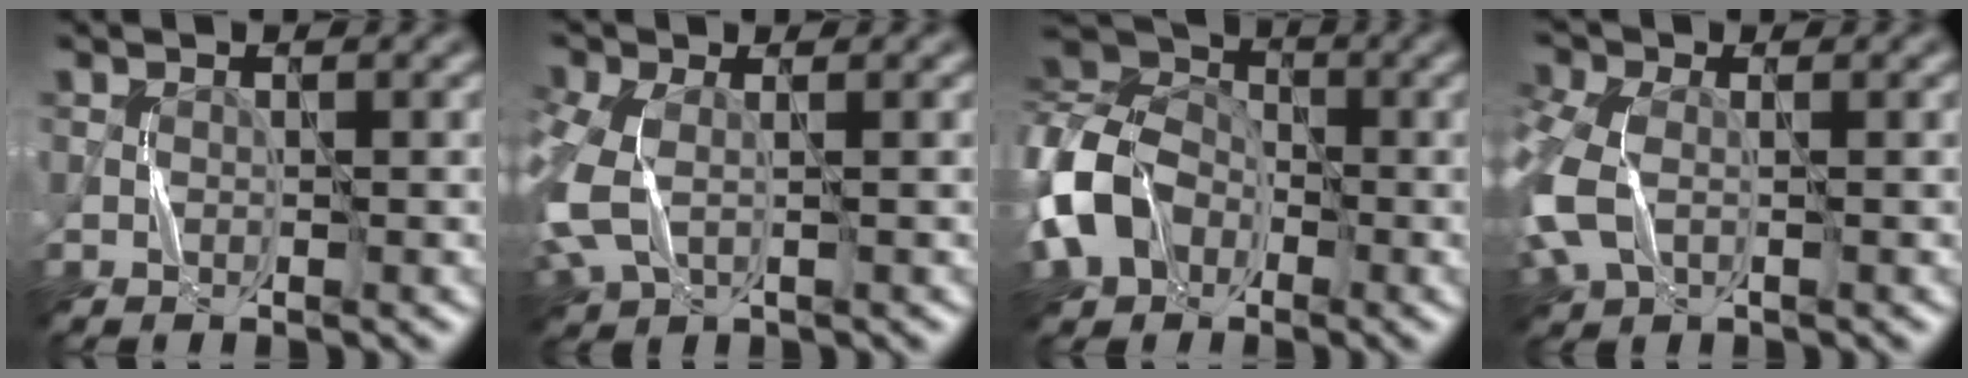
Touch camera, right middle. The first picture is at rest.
{"total": 5.6, "force": [-0.4, 3.8, 4.2], "torque": [-0.127, -0.008, -0.014]}
{"total": 8.9, "force": [-2.8, 7.2, 4.5], "torque": [-0.099, -0.005, -0.066]}
{"total": 6.3, "force": [-0.7, 4.4, 4.4], "torque": [-0.137, -0.005, -0.025]}